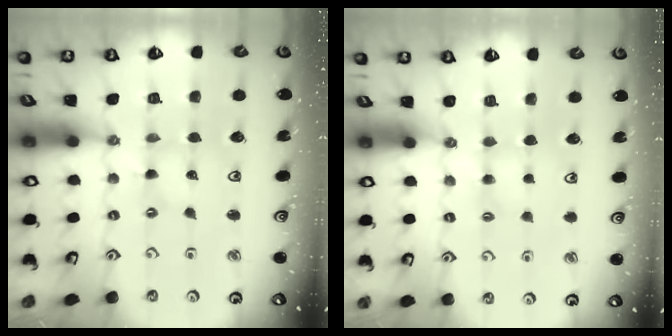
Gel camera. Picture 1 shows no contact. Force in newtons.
{"total": 3.0, "press": 2.9, "slide": 0.5}